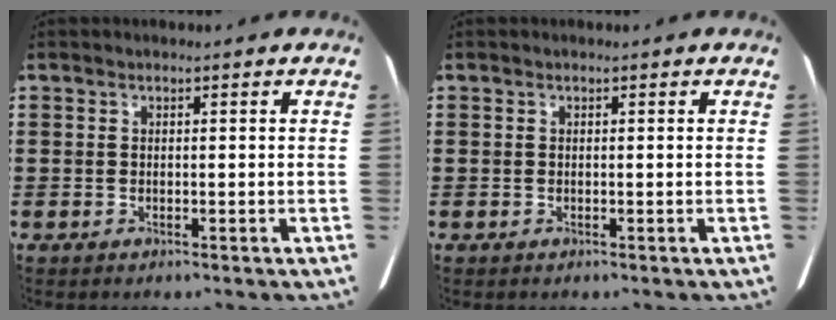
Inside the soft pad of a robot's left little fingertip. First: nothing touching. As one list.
[{"total": 0.0}]